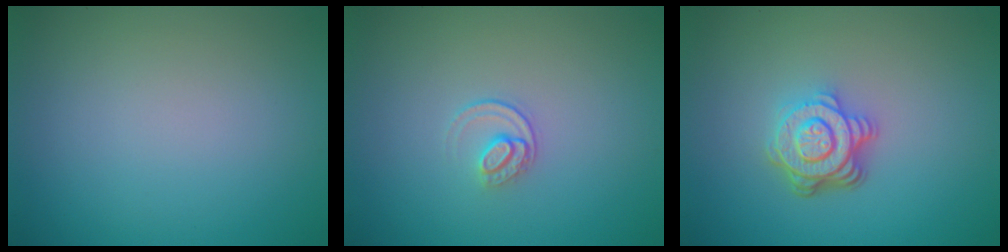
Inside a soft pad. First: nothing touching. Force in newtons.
{"total": 1.4, "press": 0.9, "slide": 1.0}
{"total": 4.5, "press": 3.3, "slide": 3.1}